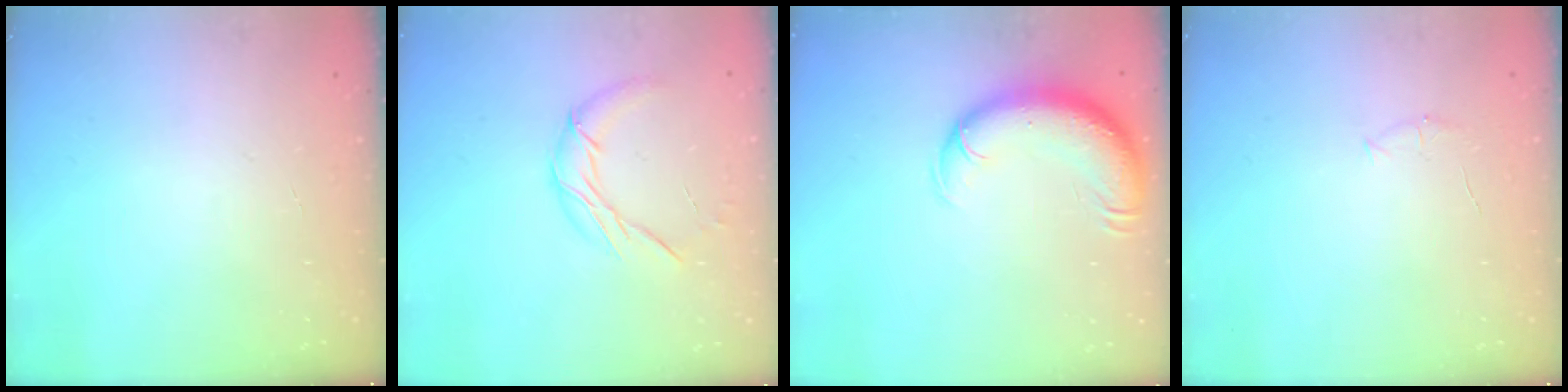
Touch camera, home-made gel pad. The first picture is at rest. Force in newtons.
{"total": 8.7, "press": 8.7, "slide": 0.3}
{"total": 12.3, "press": 11.9, "slide": 3.3}
{"total": 4.2, "press": 4.0, "slide": 1.1}